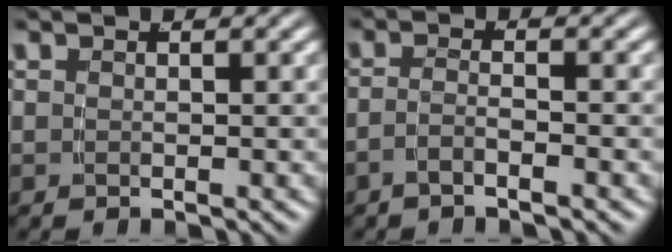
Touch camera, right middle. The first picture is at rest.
{"total": 2.2, "force": [-1.7, -0.2, 1.3], "torque": [-0.031, -0.010, -0.028]}